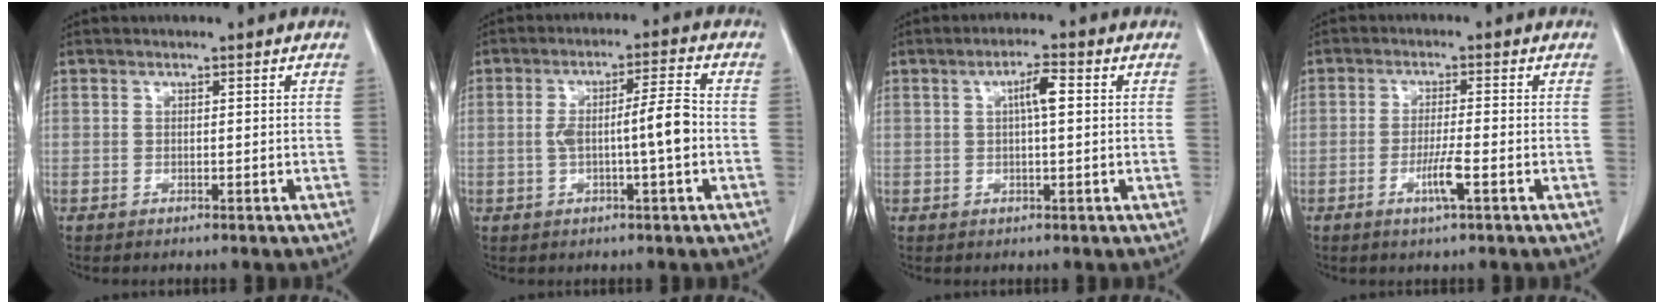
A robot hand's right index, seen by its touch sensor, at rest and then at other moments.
{"total": 7.0, "force": [-1.0, 0.2, 6.9], "torque": [-0.123, 0.012, -0.016]}
{"total": 3.7, "force": [0.8, 0.5, 3.6], "torque": [-0.062, 0.007, 0.010]}
{"total": 4.1, "force": [-1.7, -0.1, 3.7], "torque": [-0.071, -0.007, -0.032]}